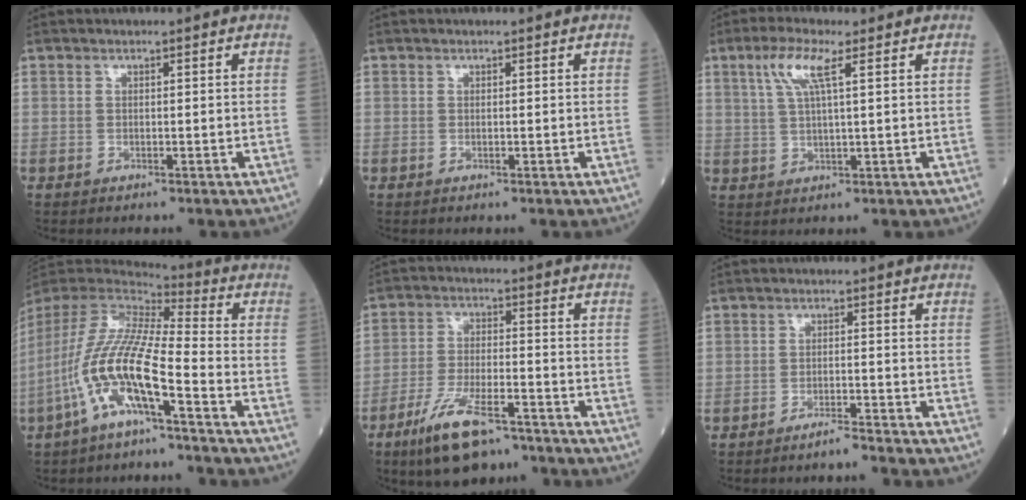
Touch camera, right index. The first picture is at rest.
{"total": 0.0}
{"total": 5.6, "force": [2.5, 0.5, 5.0], "torque": [-0.108, 0.011, 0.053]}
{"total": 14.2, "force": [-6.3, 1.5, 12.6], "torque": [-0.268, -0.009, -0.126]}
{"total": 10.5, "force": [-7.4, 2.8, 7.0], "torque": [-0.141, -0.016, -0.130]}
{"total": 2.4, "force": [-2.2, -0.5, 0.7], "torque": [-0.015, -0.005, -0.037]}